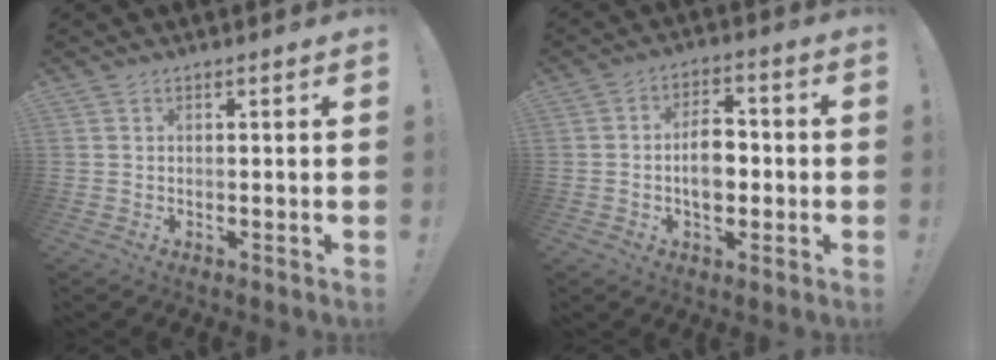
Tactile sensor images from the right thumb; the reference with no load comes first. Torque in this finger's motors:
{"motor_torque": [1.33, 1.52, 0.76, -0.71, 0.02]}